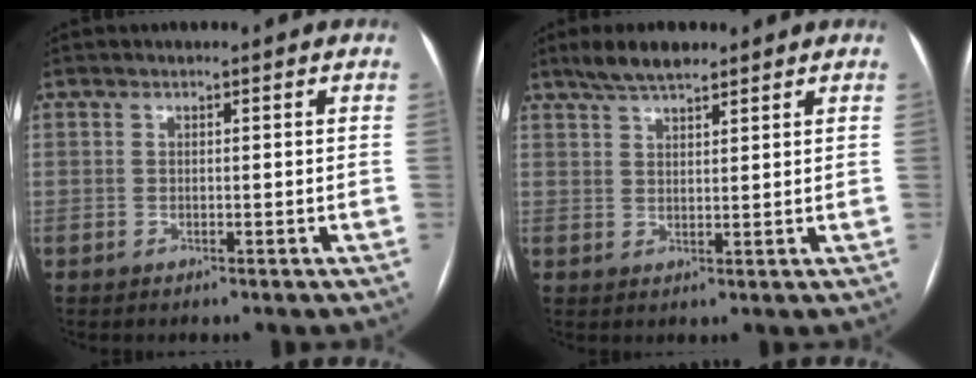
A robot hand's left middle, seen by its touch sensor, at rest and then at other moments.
{"total": 5.3, "force": [4.3, 1.3, 2.9], "torque": [-0.062, 0.014, 0.077]}